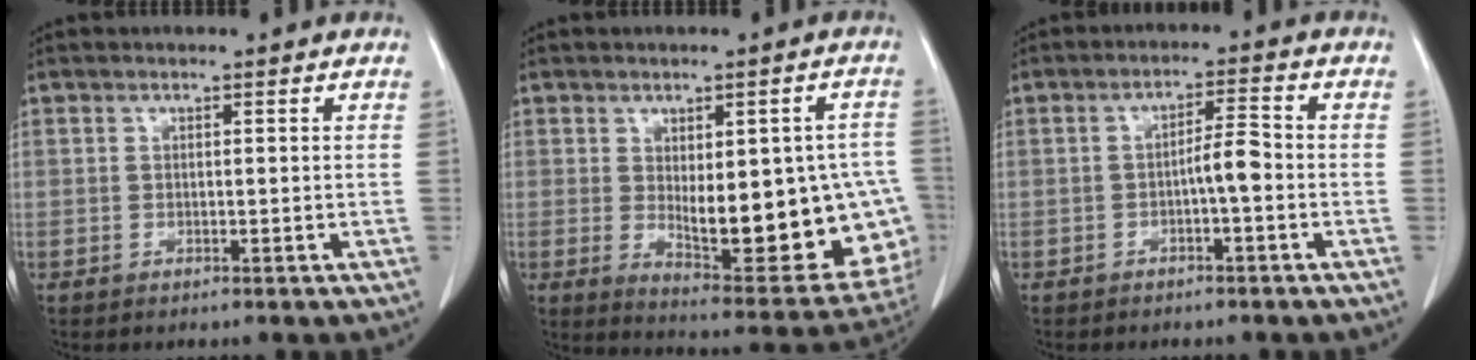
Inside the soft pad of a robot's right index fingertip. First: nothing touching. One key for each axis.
{"total": 20.5, "fx": -2.2, "fy": 7.1, "fz": 19.1, "tx": -0.179, "ty": 0.009, "tz": 0.003}
{"total": 3.7, "fx": -1.1, "fy": 0.5, "fz": 3.6, "tx": -0.054, "ty": 0.010, "tz": -0.017}